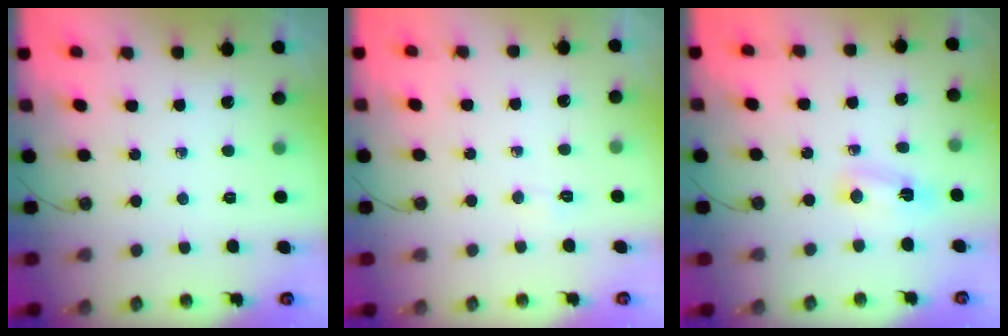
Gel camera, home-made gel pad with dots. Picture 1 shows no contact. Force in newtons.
{"total": 2.3, "press": 2.3, "slide": 0.3}
{"total": 15.4, "press": 4.1, "slide": 14.9}